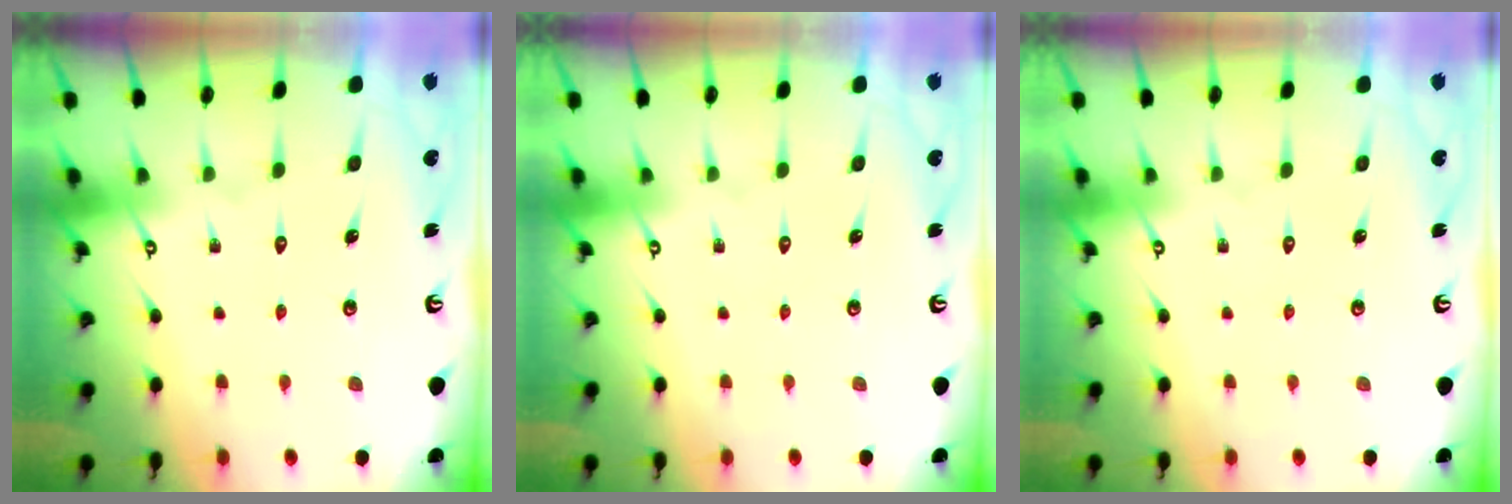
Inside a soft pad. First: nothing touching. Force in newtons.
{"total": 0.0}
{"total": 0.0}